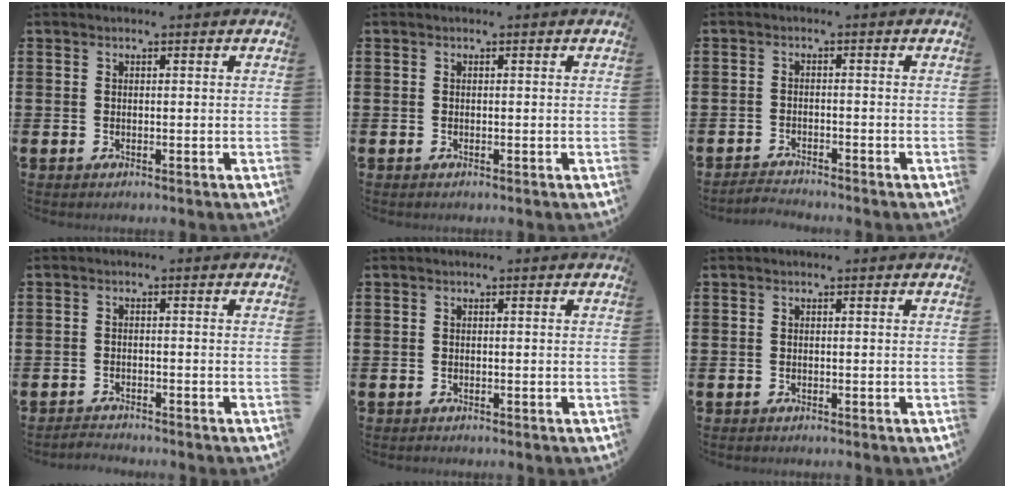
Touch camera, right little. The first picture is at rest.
{"total": 0.0}
{"total": 1.8, "force": [-1.8, -0.1, -0.1], "torque": [-0.003, 0.002, -0.037]}
{"total": 1.4, "force": [-1.4, 0.0, -0.1], "torque": [-0.003, 0.002, -0.028]}
{"total": 0.0}
{"total": 0.0}